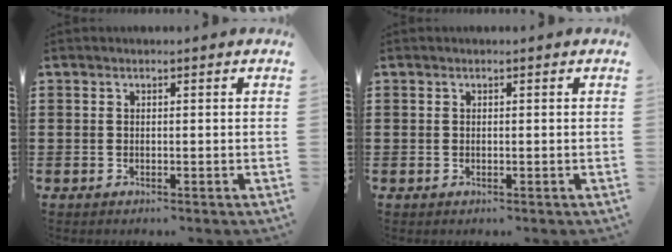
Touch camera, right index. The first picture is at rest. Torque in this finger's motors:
{"motor_torque": [-0.17, 1.97, 0.00, 0.00]}